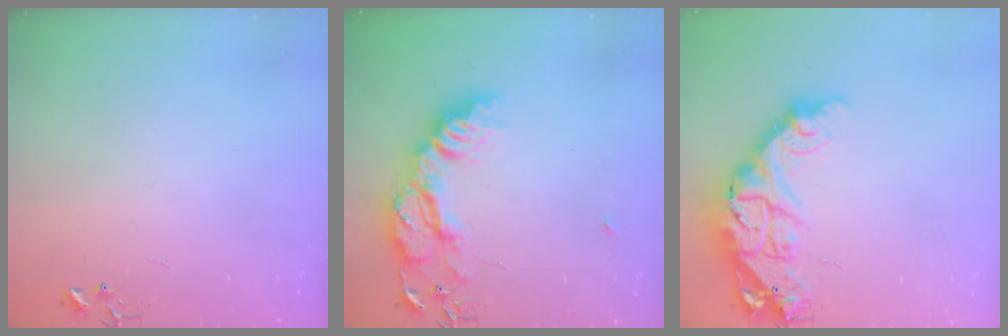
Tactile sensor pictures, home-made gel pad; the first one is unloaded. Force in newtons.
{"total": 20.7, "press": 20.6, "slide": 1.8}
{"total": 21.4, "press": 21.3, "slide": 2.0}